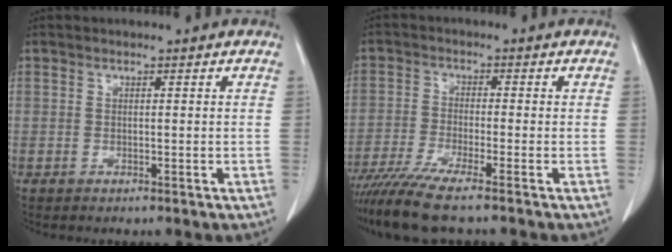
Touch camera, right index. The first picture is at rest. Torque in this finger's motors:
{"motor_torque": [1.11, -1.03, 0.51, 0.17]}